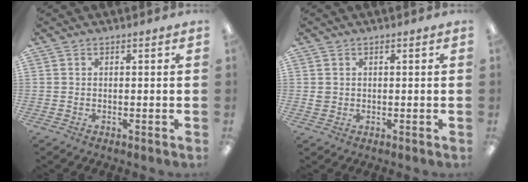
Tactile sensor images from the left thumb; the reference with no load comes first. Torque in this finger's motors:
{"motor_torque": [-0.35, 0.22, -0.16, 0.17, 0.01]}